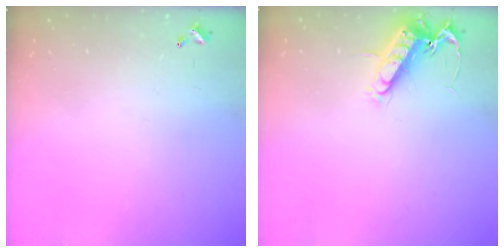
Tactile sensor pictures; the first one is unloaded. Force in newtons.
{"total": 14.1, "press": 13.9, "slide": 1.9}